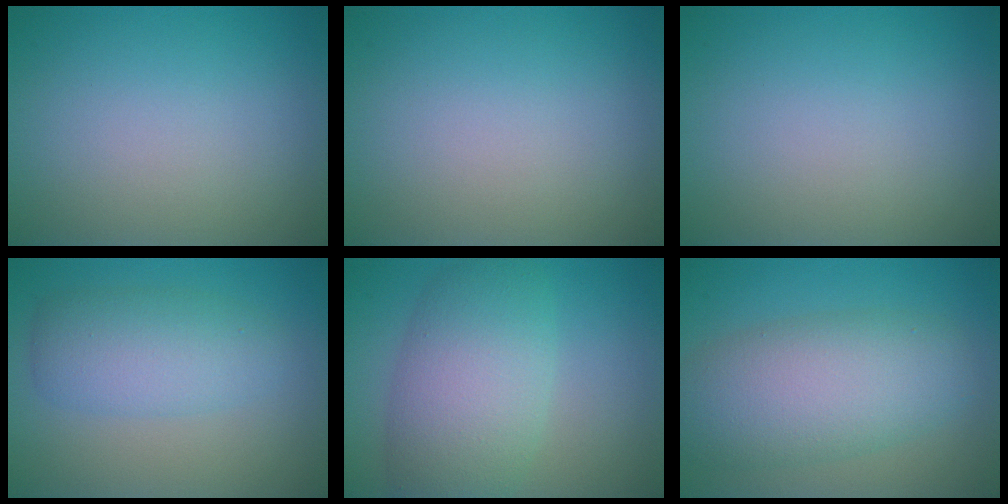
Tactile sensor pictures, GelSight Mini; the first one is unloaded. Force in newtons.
{"total": 0.0}
{"total": 0.0}
{"total": 4.3, "press": 4.3, "slide": 0.1}
{"total": 7.4, "press": 7.4, "slide": 0.2}
{"total": 7.6, "press": 7.6, "slide": 0.2}